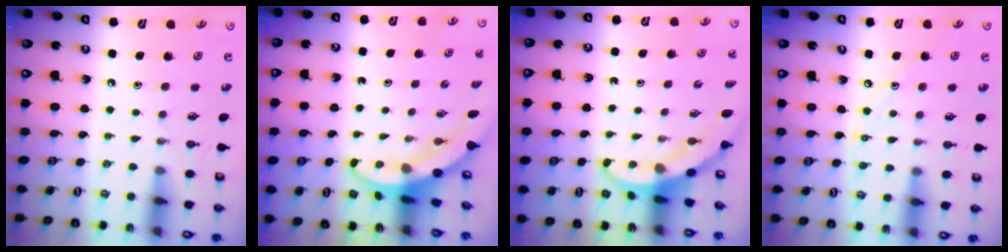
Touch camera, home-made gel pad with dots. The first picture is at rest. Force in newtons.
{"total": 3.6, "press": 3.6, "slide": 0.2}
{"total": 3.1, "press": 3.1, "slide": 0.1}
{"total": 6.0, "press": 6.0, "slide": 0.7}